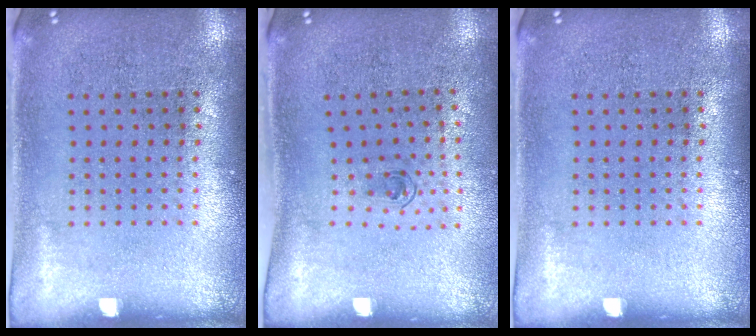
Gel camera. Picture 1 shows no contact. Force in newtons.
{"total": 0.6, "press": 0.4, "slide": 0.5}
{"total": 0.0}